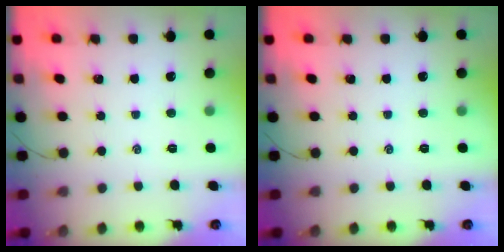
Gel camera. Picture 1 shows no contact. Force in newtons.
{"total": 0.0}